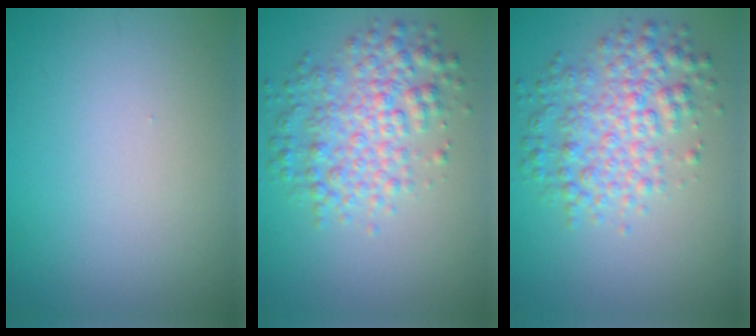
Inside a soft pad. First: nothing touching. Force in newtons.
{"total": 4.9, "press": 4.9, "slide": 0.1}
{"total": 4.9, "press": 4.9, "slide": 0.1}